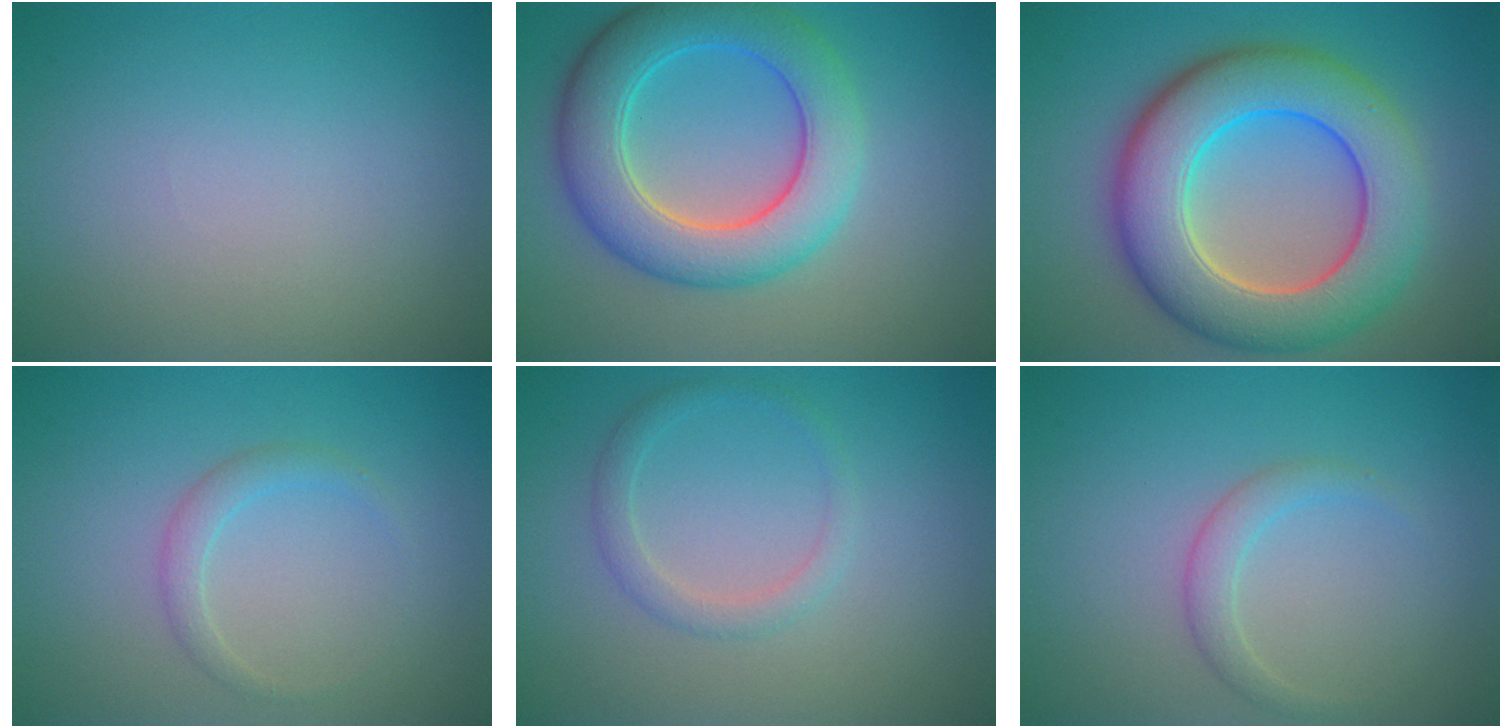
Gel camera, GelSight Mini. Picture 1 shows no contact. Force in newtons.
{"total": 7.5, "press": 7.5, "slide": 0.2}
{"total": 10.7, "press": 10.7, "slide": 0.6}
{"total": 1.5, "press": 1.5, "slide": 0.1}
{"total": 1.7, "press": 1.7, "slide": 0.1}
{"total": 1.7, "press": 1.7, "slide": 0.1}